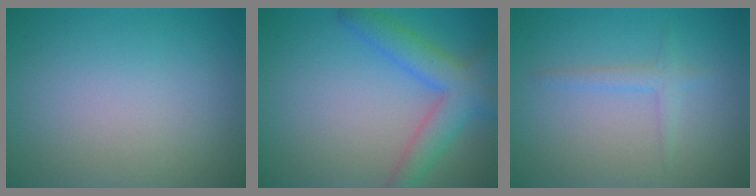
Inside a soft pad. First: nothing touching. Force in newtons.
{"total": 5.2, "press": 5.2, "slide": 0.2}
{"total": 1.5, "press": 1.5, "slide": 0.0}